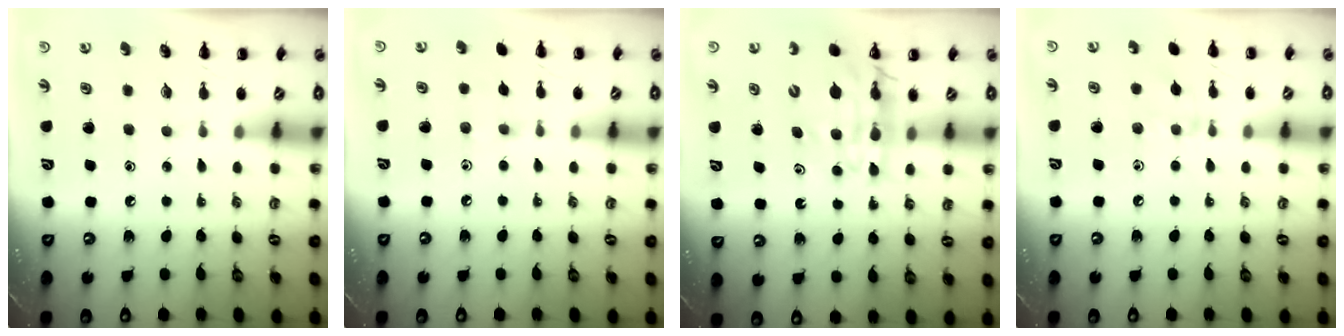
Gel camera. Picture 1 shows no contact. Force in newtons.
{"total": 3.8, "press": 3.5, "slide": 1.3}
{"total": 14.2, "press": 13.6, "slide": 3.8}
{"total": 7.0, "press": 6.7, "slide": 1.8}